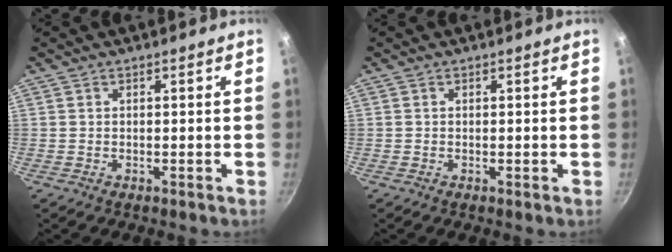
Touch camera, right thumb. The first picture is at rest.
{"total": 0.0}